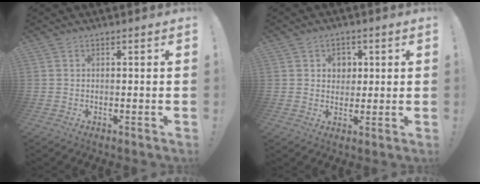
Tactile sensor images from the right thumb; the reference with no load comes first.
{"total": 4.8, "force": [1.4, 4.5, 1.1], "torque": [-0.007, -0.008, 0.023]}